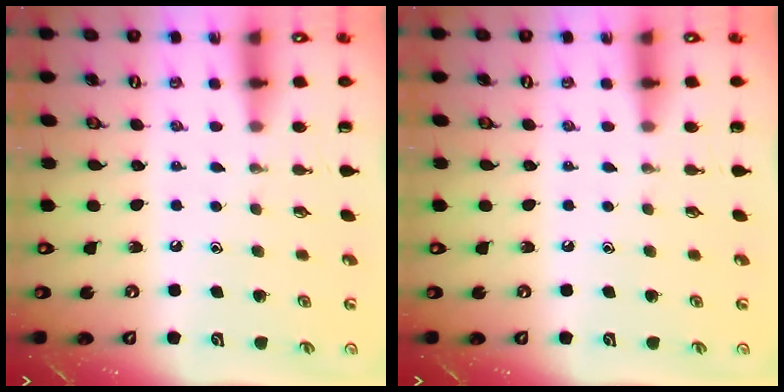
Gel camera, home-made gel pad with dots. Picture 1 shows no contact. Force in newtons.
{"total": 0.0}